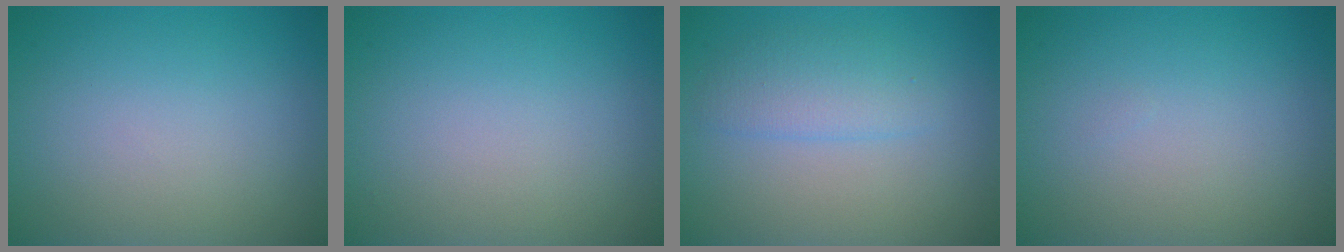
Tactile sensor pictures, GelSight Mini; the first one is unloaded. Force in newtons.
{"total": 0.0}
{"total": 2.4, "press": 2.4, "slide": 0.1}
{"total": 0.0}